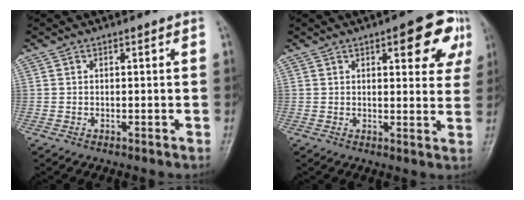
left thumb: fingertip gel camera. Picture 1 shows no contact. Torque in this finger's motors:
{"motor_torque": [1.33, 1.29, 0.90, -0.56, 0.03]}